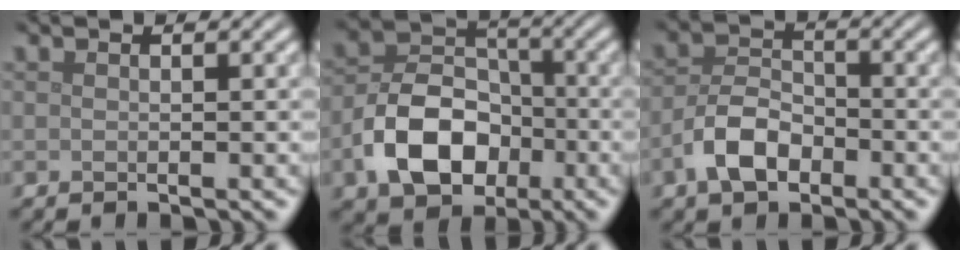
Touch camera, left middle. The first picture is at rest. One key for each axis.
{"total": 7.8, "fx": -2.9, "fy": 5.4, "fz": 4.8, "tx": -0.087, "ty": 0.001, "tz": -0.057}
{"total": 4.3, "fx": -2.2, "fy": 2.5, "fz": 2.7, "tx": -0.048, "ty": 0.006, "tz": -0.047}